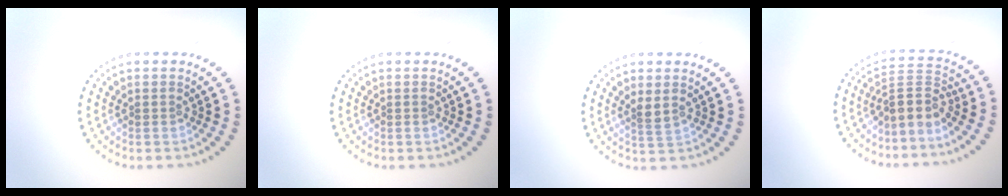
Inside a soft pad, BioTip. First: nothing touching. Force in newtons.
{"total": 0.0}
{"total": 1.4, "press": 1.1, "slide": 0.9}
{"total": 3.0, "press": 2.1, "slide": 2.2}